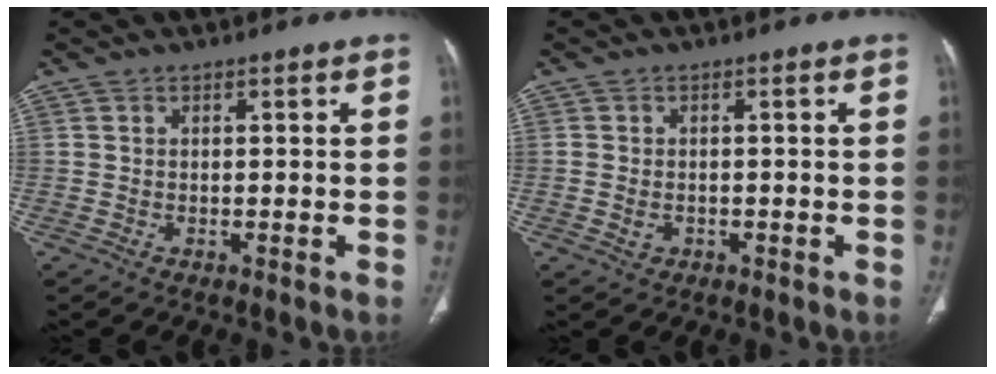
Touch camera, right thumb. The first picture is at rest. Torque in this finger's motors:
{"motor_torque": [-0.32, 0.13, -0.41, 0.31, -0.01]}